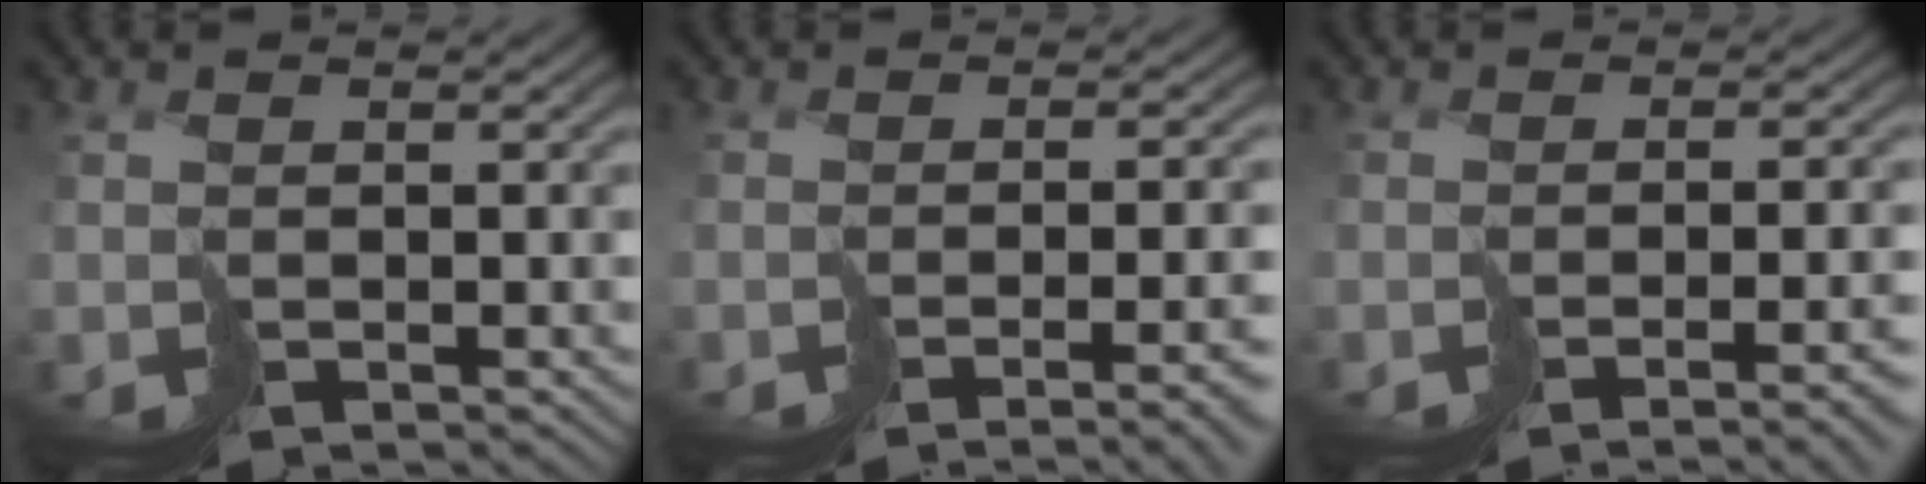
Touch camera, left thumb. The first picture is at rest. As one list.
[{"total": 6.0, "force": [-3.4, 0.9, 4.8], "torque": [-0.040, -0.017, -0.034]}, {"total": 5.2, "force": [-3.0, 0.6, 4.2], "torque": [-0.032, -0.015, -0.032]}]